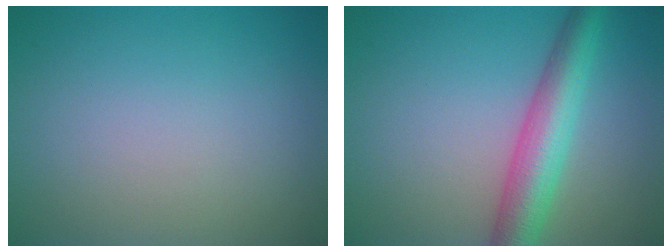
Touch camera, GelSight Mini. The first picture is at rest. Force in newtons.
{"total": 5.6, "press": 5.6, "slide": 0.1}